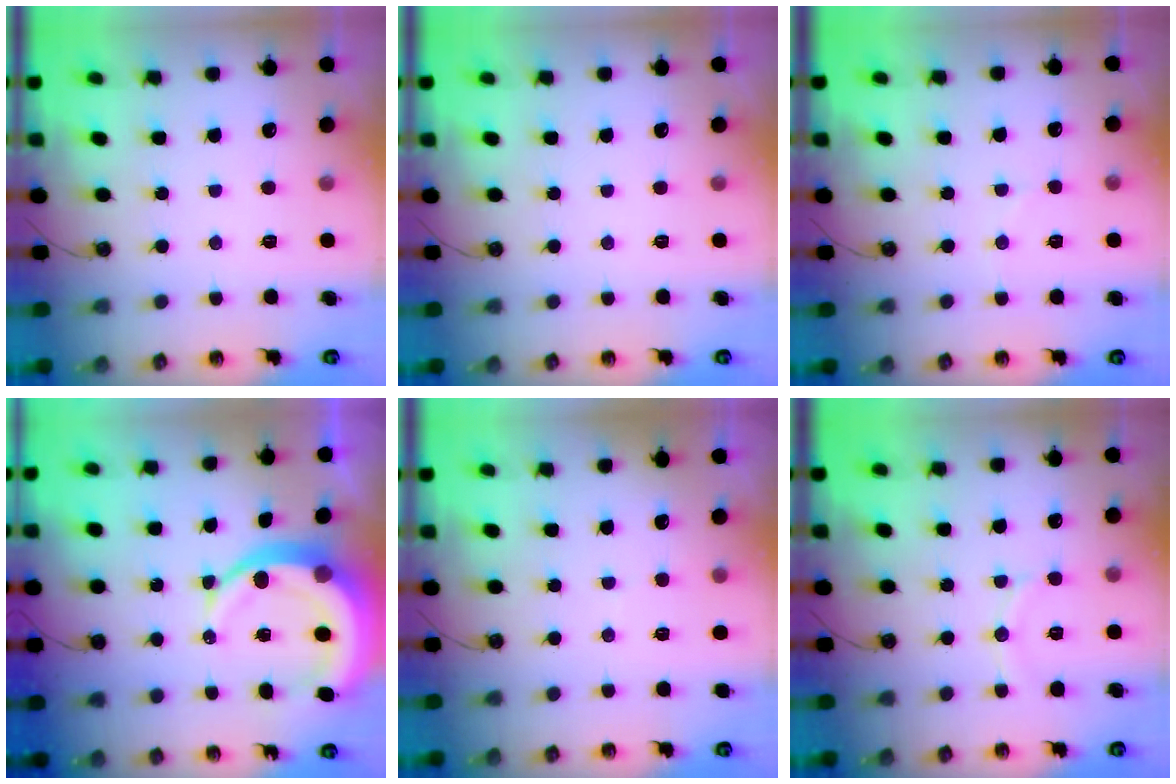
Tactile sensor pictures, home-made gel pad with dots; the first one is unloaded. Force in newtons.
{"total": 0.0}
{"total": 4.6, "press": 4.6, "slide": 0.4}
{"total": 13.2, "press": 13.1, "slide": 1.4}
{"total": 2.2, "press": 2.1, "slide": 0.8}
{"total": 7.4, "press": 7.3, "slide": 0.7}